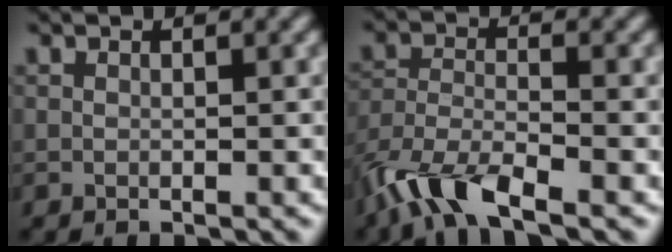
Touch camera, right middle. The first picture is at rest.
{"total": 6.8, "force": [-4.9, 2.0, 4.3], "torque": [-0.086, -0.008, -0.102]}